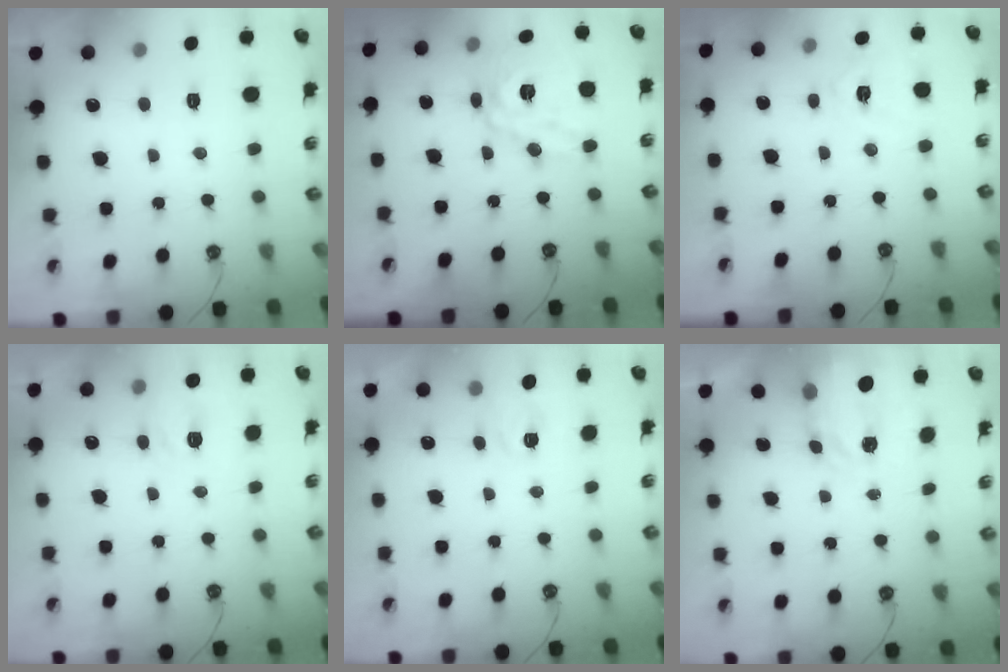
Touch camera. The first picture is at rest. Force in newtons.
{"total": 14.1, "press": 14.0, "slide": 1.3}
{"total": 7.9, "press": 7.8, "slide": 0.9}
{"total": 5.1, "press": 5.0, "slide": 0.7}
{"total": 2.9, "press": 2.9, "slide": 0.4}
{"total": 4.0, "press": 3.9, "slide": 0.6}